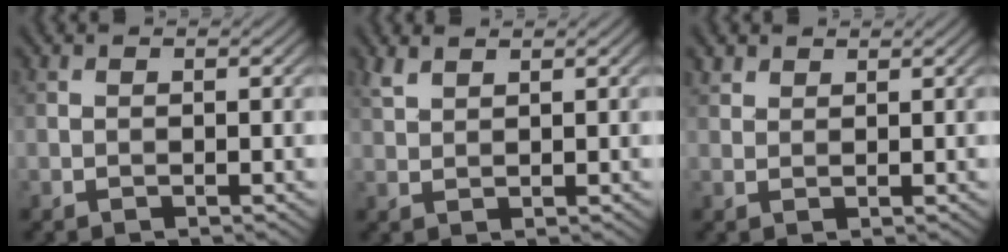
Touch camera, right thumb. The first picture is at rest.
{"total": 1.9, "force": [1.6, 0.6, 0.9], "torque": [-0.027, 0.004, 0.039]}
{"total": 1.8, "force": [1.4, 1.0, 0.4], "torque": [-0.013, 0.005, 0.032]}